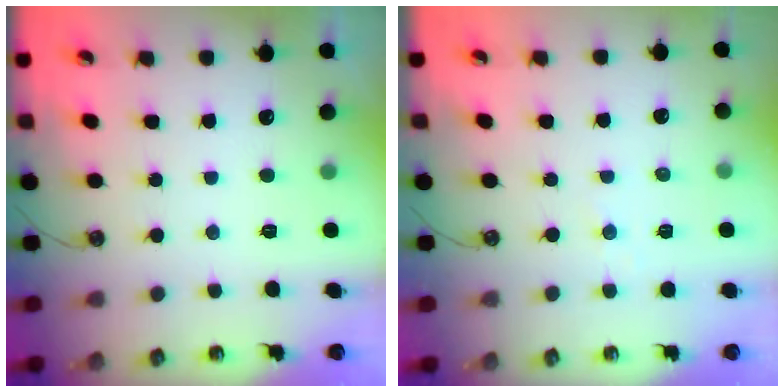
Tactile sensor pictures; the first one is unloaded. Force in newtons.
{"total": 2.9, "press": 2.9, "slide": 0.3}